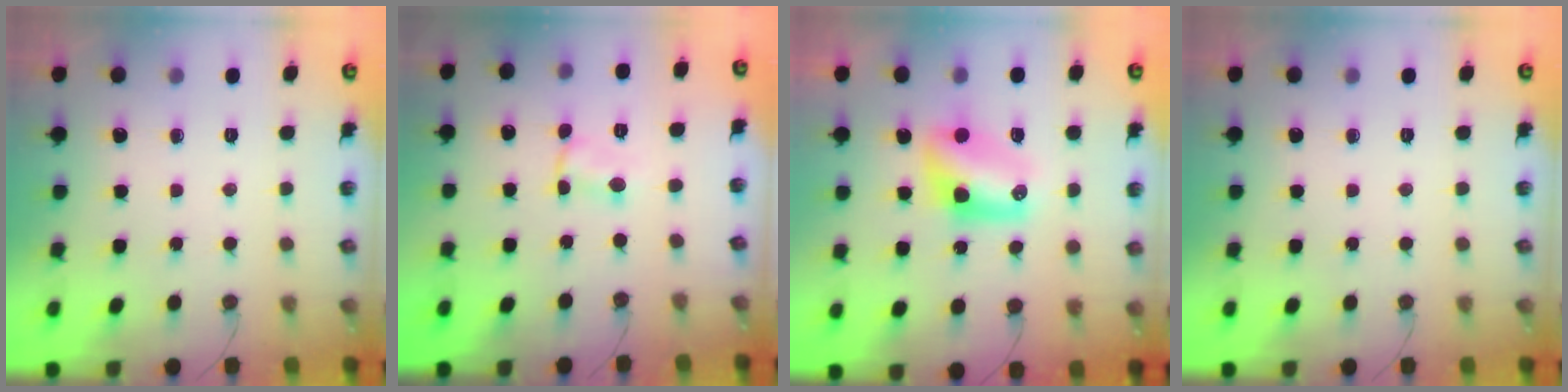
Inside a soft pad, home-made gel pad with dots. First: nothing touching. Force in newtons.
{"total": 1.4, "press": 1.4, "slide": 0.1}
{"total": 8.5, "press": 8.5, "slide": 0.8}
{"total": 0.0}